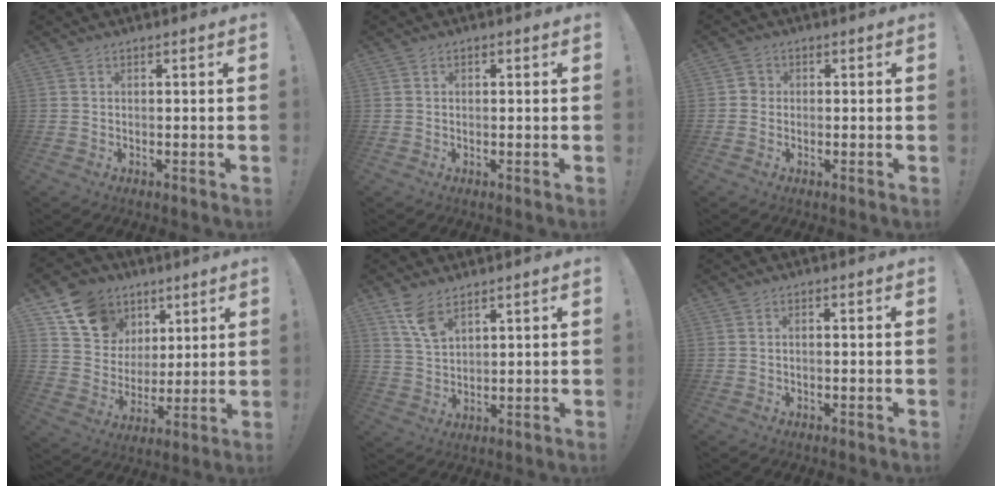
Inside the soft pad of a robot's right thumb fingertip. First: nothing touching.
{"total": 0.8, "force": [-0.1, 0.6, 0.5], "torque": [-0.016, 0.006, -0.002]}
{"total": 2.3, "force": [-0.4, 2.1, 1.0], "torque": [-0.008, 0.006, -0.008]}
{"total": 13.9, "force": [7.4, 11.1, 3.9], "torque": [-0.058, -0.040, 0.152]}
{"total": 7.3, "force": [5.1, 3.1, 4.2], "torque": [-0.072, -0.026, 0.095]}
{"total": 0.7, "force": [-0.4, 0.0, 0.6], "torque": [-0.013, 0.001, -0.007]}